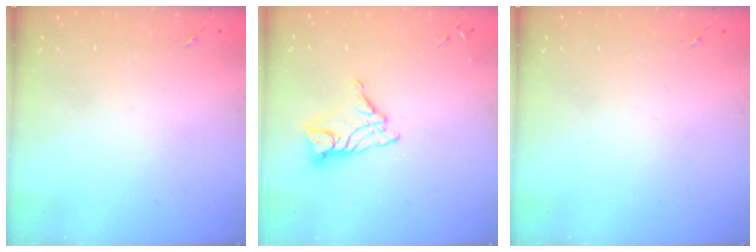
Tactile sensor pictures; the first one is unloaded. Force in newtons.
{"total": 11.3, "press": 11.2, "slide": 1.1}
{"total": 0.0}